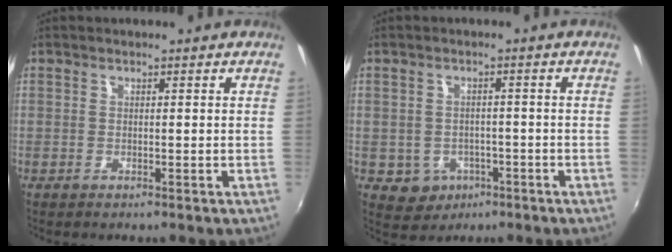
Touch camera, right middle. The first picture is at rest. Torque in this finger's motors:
{"motor_torque": [0.20, -0.15, -0.01, 0.00]}